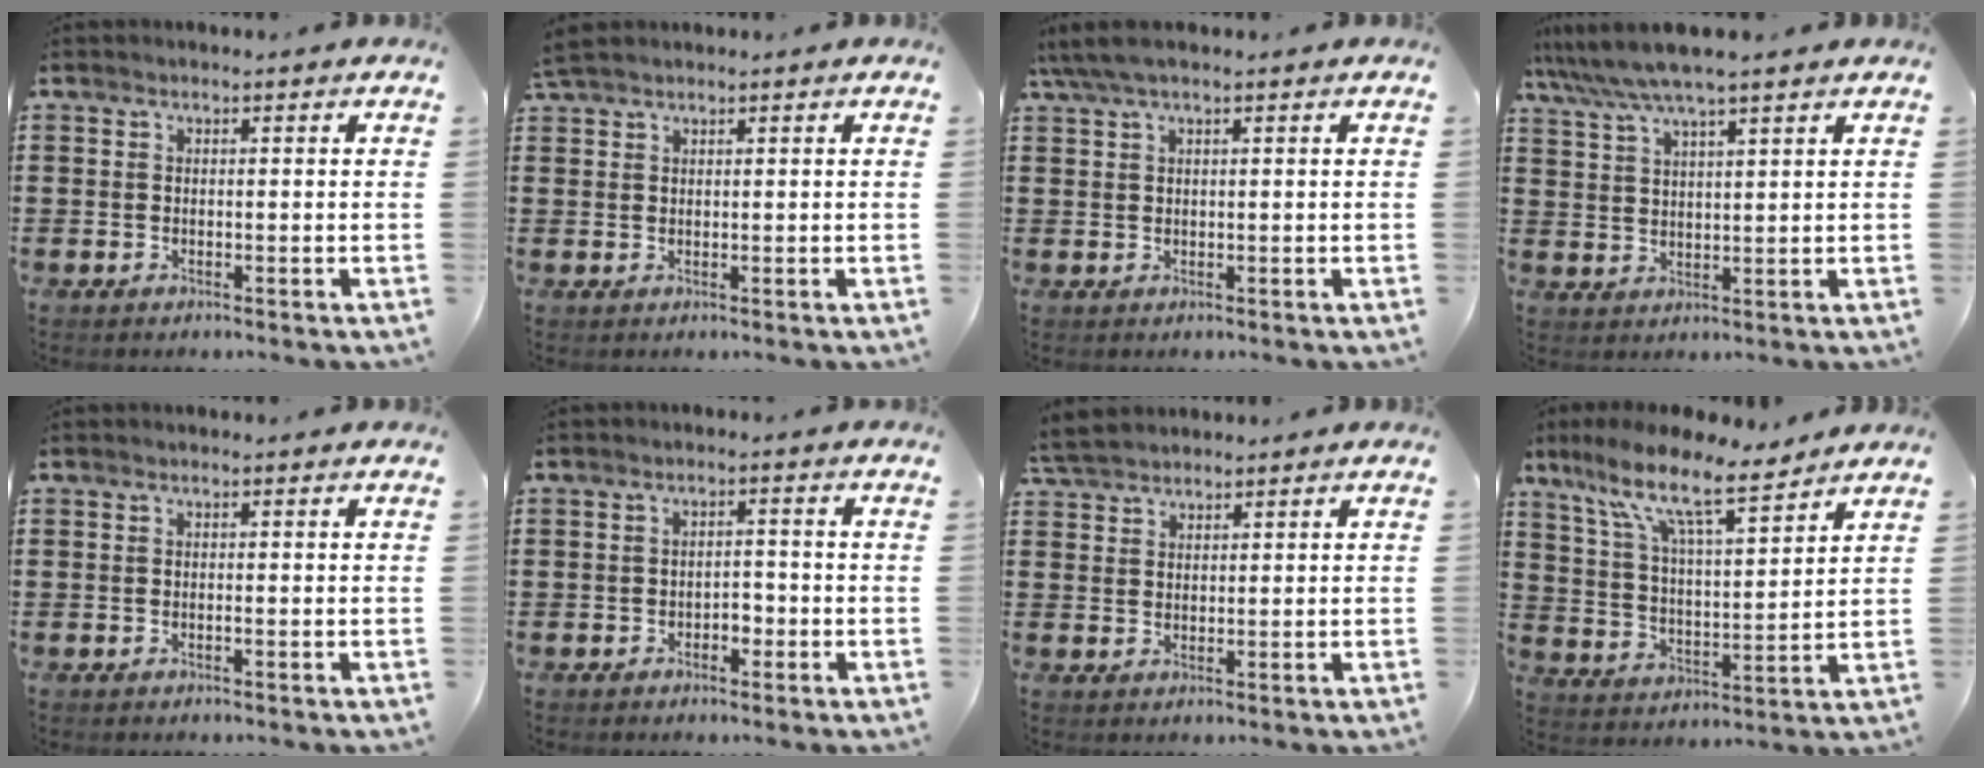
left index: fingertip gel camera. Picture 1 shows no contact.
{"total": 1.8, "force": [1.5, 0.4, 0.8], "torque": [-0.019, 0.003, 0.029]}
{"total": 3.8, "force": [3.2, 1.1, 1.9], "torque": [-0.044, 0.003, 0.060]}
{"total": 6.2, "force": [5.2, 0.3, 3.5], "torque": [-0.081, -0.016, 0.091]}
{"total": 0.0}
{"total": 2.0, "force": [-1.1, 1.2, 1.2], "torque": [-0.027, 0.003, -0.026]}
{"total": 3.4, "force": [3.2, 0.8, 0.8], "torque": [-0.027, 0.000, 0.062]}
{"total": 11.3, "force": [8.5, 1.9, 7.2], "torque": [-0.165, -0.037, 0.143]}